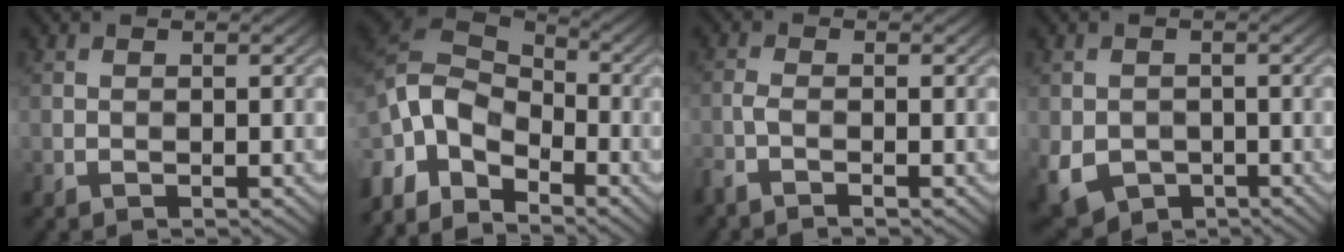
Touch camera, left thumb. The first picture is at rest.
{"total": 10.9, "force": [-5.5, 6.2, 7.1], "torque": [-0.179, -0.005, -0.127]}
{"total": 2.2, "force": [-1.7, 0.3, 1.4], "torque": [-0.038, -0.006, -0.046]}
{"total": 5.7, "force": [-2.1, 4.5, 2.8], "torque": [-0.077, -0.028, -0.033]}